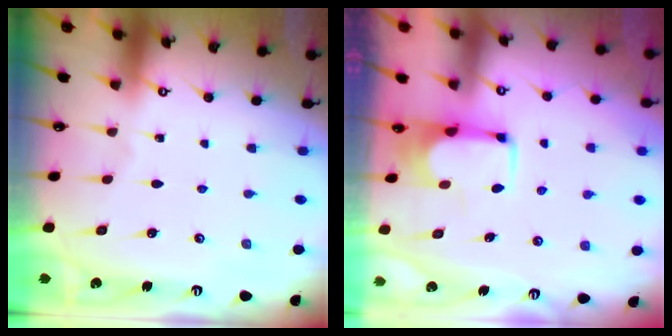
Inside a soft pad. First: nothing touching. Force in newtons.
{"total": 3.3, "press": 3.3, "slide": 0.4}